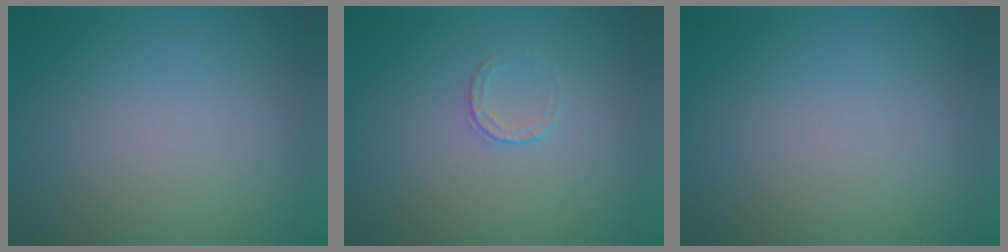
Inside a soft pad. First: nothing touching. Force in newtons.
{"total": 0.7, "press": 0.5, "slide": 0.5}
{"total": 0.0}